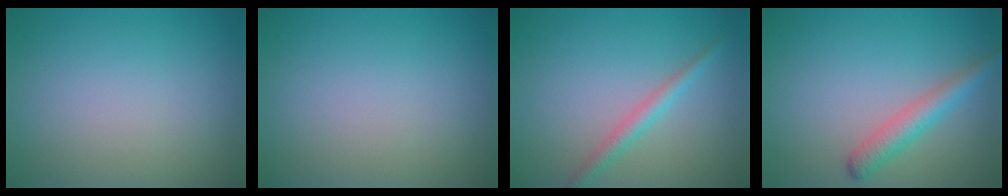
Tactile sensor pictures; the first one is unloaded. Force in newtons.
{"total": 0.0}
{"total": 2.0, "press": 2.0, "slide": 0.1}
{"total": 2.8, "press": 2.8, "slide": 0.1}